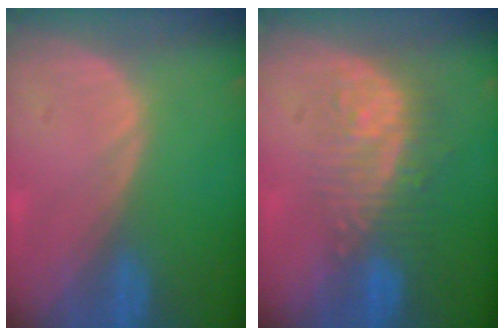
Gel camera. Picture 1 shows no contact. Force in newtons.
{"total": 9.0, "press": 8.1, "slide": 3.9}